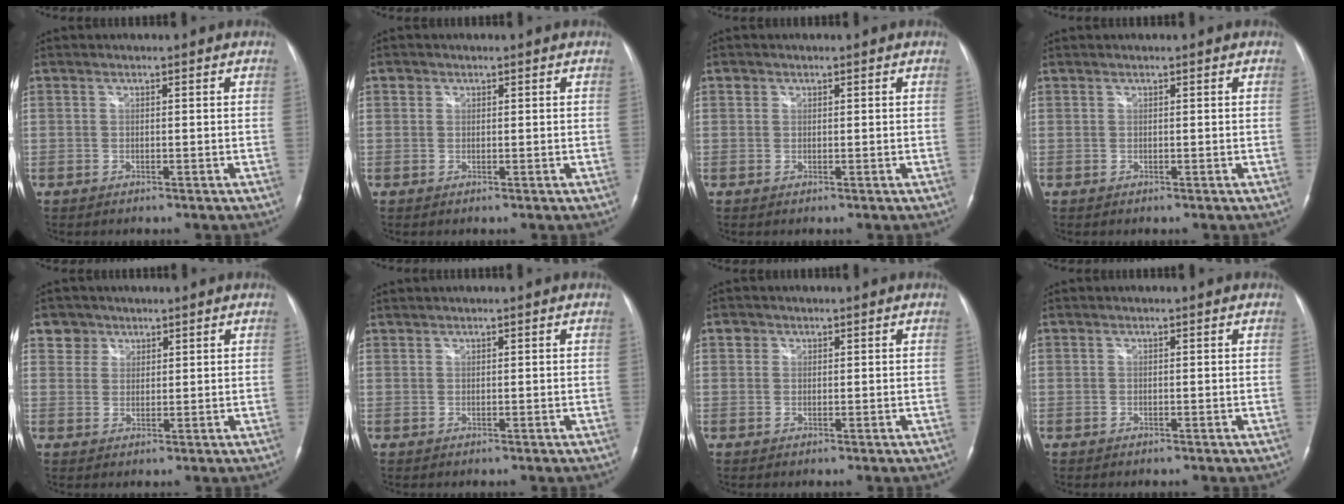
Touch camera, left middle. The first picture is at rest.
{"total": 0.8, "force": [0.4, 0.7, 0.1], "torque": [0.005, 0.004, 0.005]}
{"total": 0.7, "force": [0.4, 0.6, 0.1], "torque": [0.003, 0.005, 0.005]}
{"total": 0.0}
{"total": 3.2, "force": [2.1, 2.4, -0.3], "torque": [0.013, 0.007, 0.033]}
{"total": 0.7, "force": [0.7, -0.1, 0.0], "torque": [-0.006, 0.008, 0.020]}
{"total": 1.2, "force": [0.6, 1.0, 0.1], "torque": [0.007, 0.003, 0.006]}
{"total": 0.0}